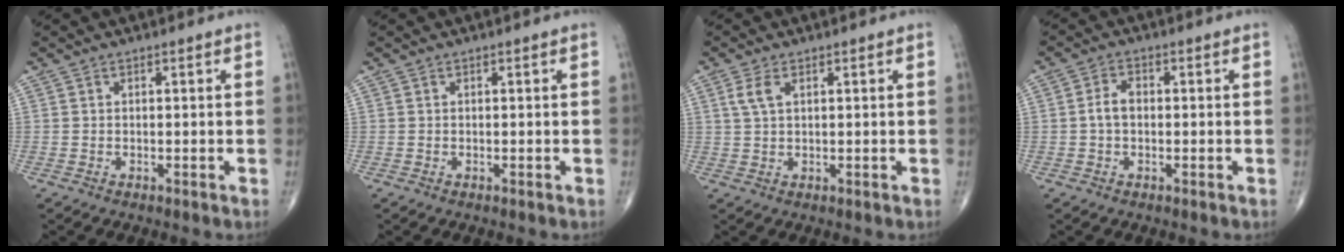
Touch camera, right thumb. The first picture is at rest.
{"total": 0.0}
{"total": 3.2, "force": [1.3, 1.6, 2.5], "torque": [-0.058, 0.007, 0.030]}
{"total": 3.3, "force": [-0.3, 2.1, 2.4], "torque": [-0.046, 0.012, -0.009]}